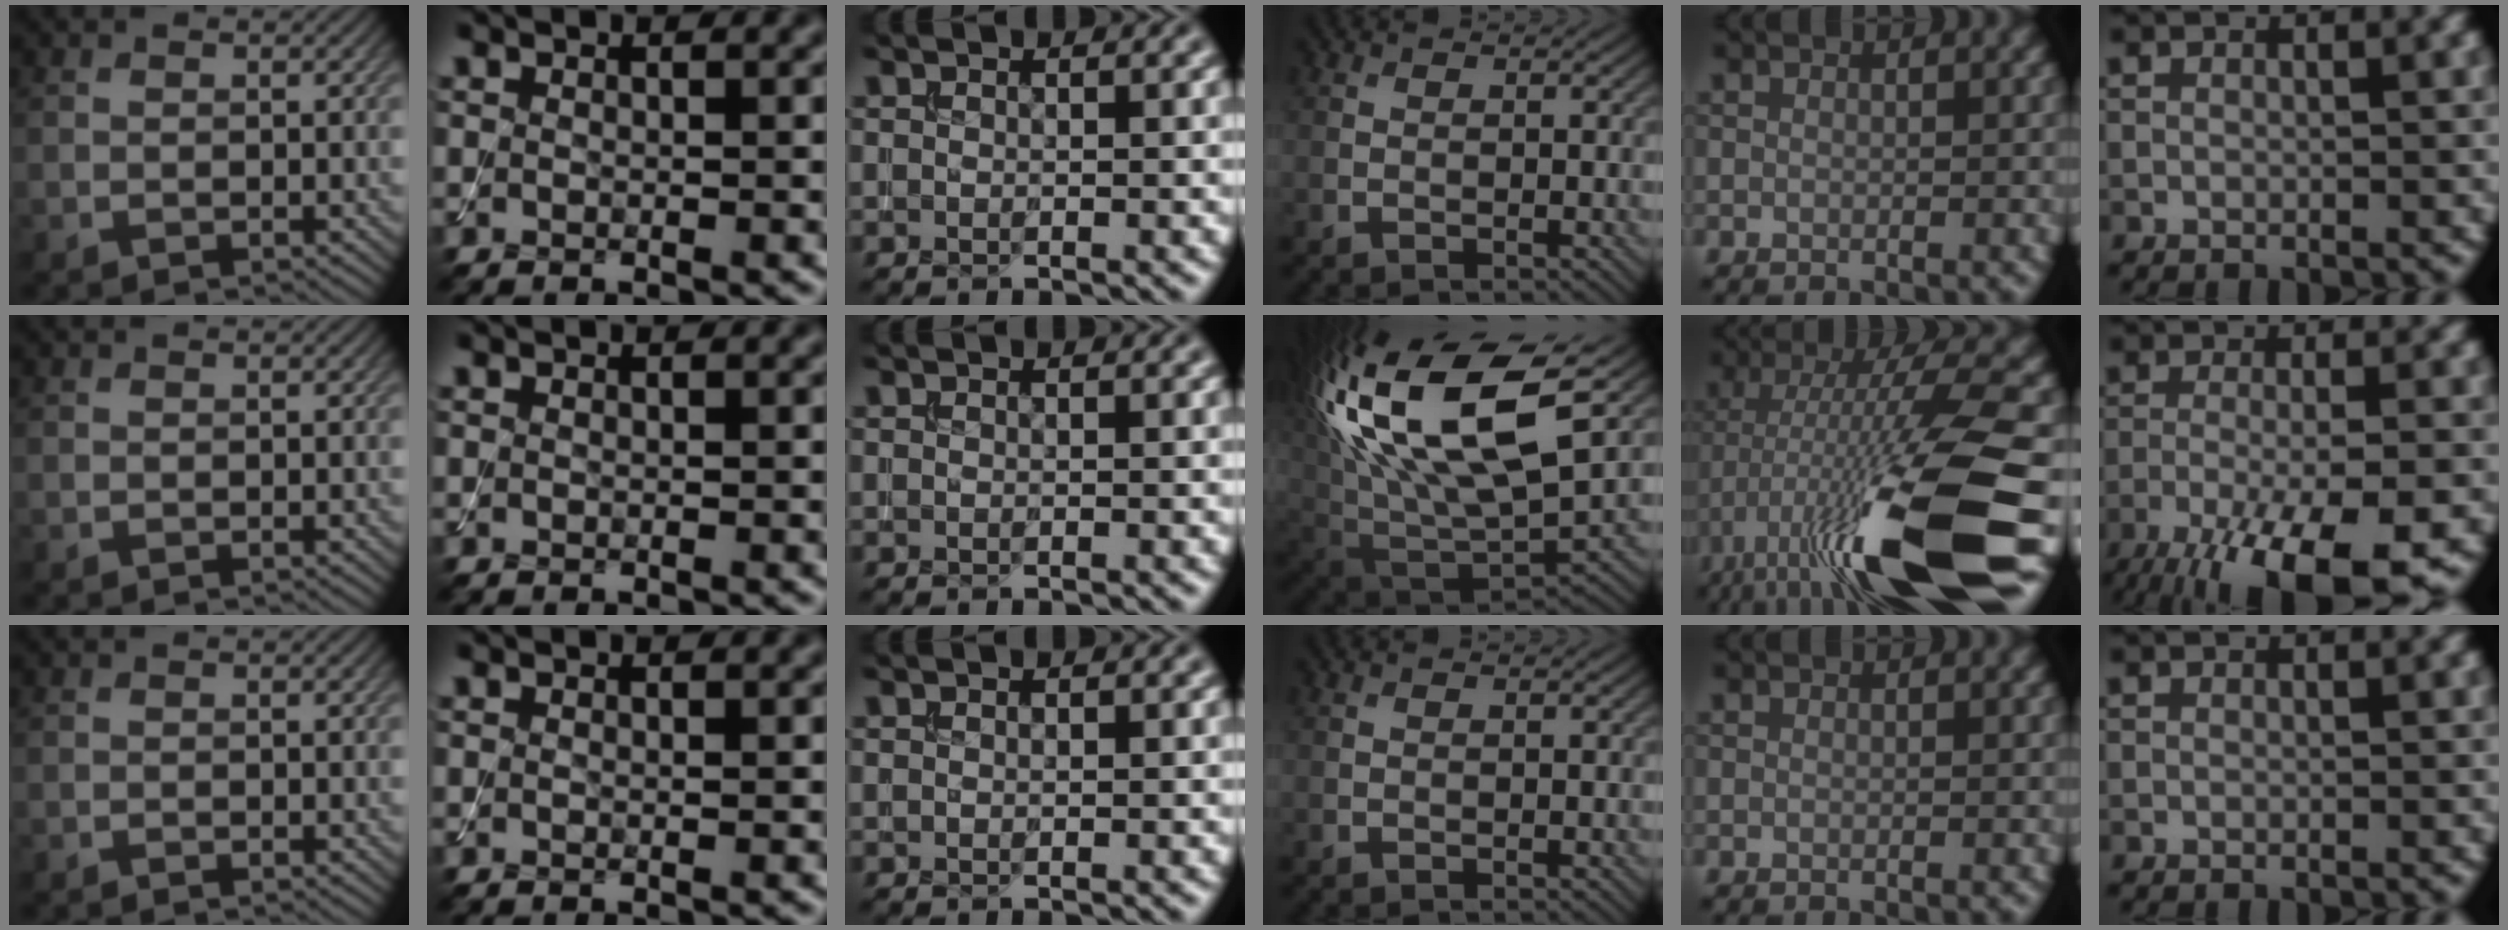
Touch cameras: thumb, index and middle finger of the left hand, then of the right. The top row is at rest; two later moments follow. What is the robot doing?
{"motion": "assemble", "object": "toy tower of hanoi"}